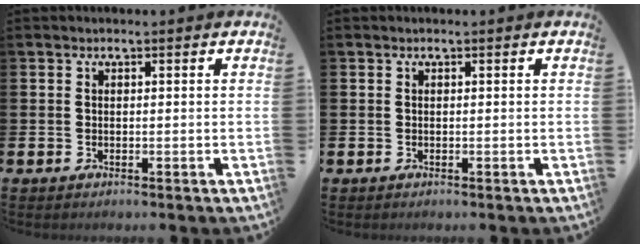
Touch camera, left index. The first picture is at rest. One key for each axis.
{"total": 0.0}